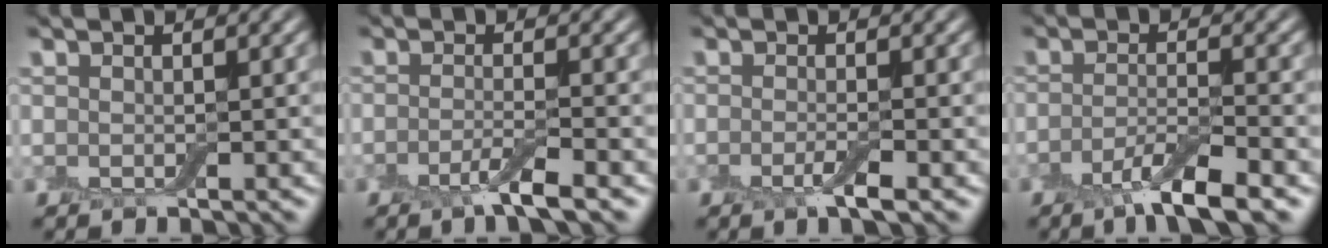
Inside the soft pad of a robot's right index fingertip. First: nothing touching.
{"total": 2.6, "force": [-1.4, 0.4, 2.2], "torque": [-0.034, -0.001, -0.037]}
{"total": 2.0, "force": [-0.8, 0.4, 1.8], "torque": [-0.031, -0.003, -0.019]}
{"total": 4.6, "force": [-2.7, 0.8, 3.6], "torque": [-0.061, -0.002, -0.058]}